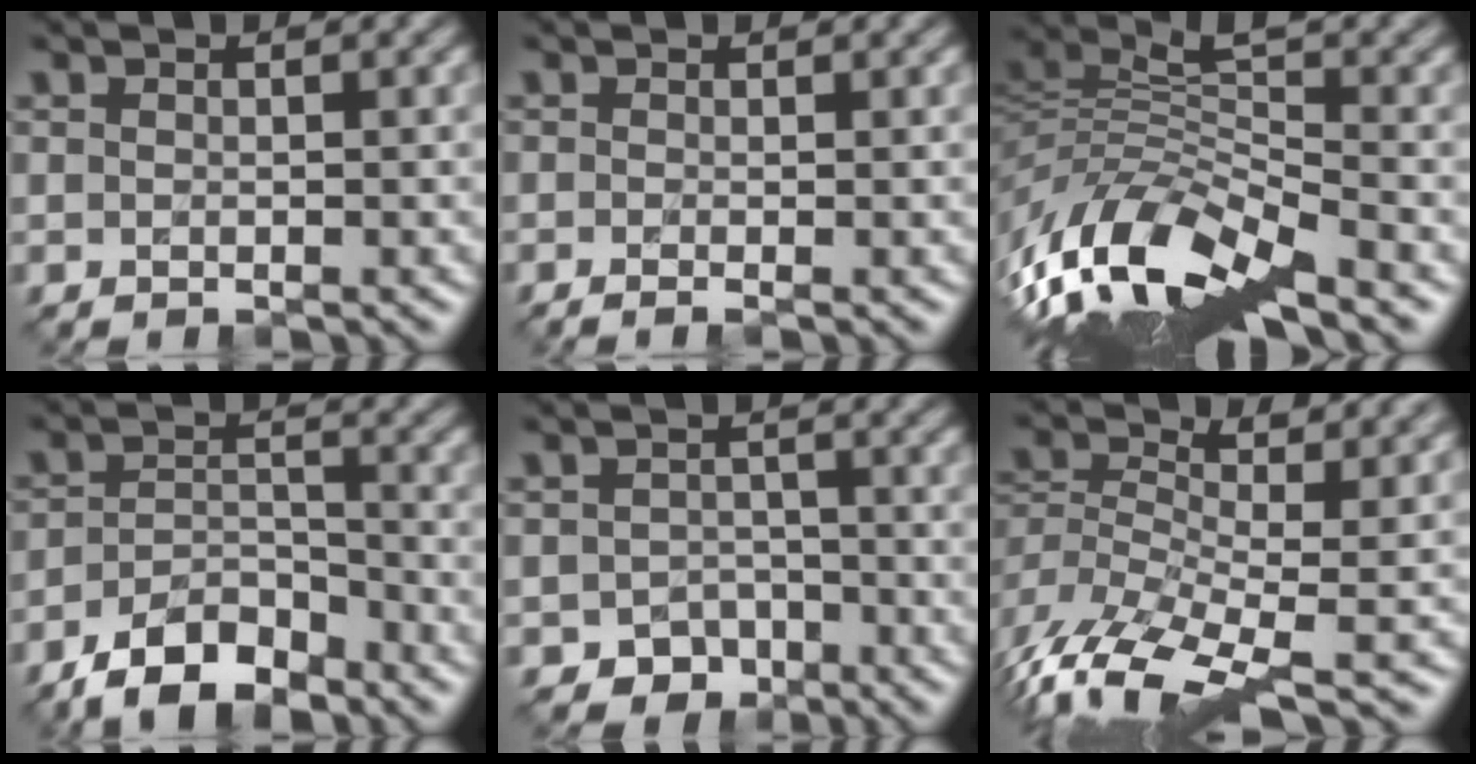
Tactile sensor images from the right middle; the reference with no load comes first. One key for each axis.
{"total": 1.5, "fx": -0.3, "fy": 0.6, "fz": 1.3, "tx": -0.015, "ty": -0.005, "tz": -0.015}
{"total": 11.0, "fx": -5.9, "fy": 3.5, "fz": 8.6, "tx": -0.173, "ty": 0.006, "tz": -0.113}
{"total": 6.0, "fx": -4.6, "fy": 2.4, "fz": 3.0, "tx": -0.055, "ty": 0.000, "tz": -0.087}
{"total": 2.7, "fx": -1.7, "fy": 2.1, "fz": 0.4, "tx": 0.001, "ty": 0.005, "tz": -0.030}
{"total": 11.5, "fx": -3.6, "fy": 5.1, "fz": 9.7, "tx": -0.229, "ty": 0.007, "tz": -0.058}